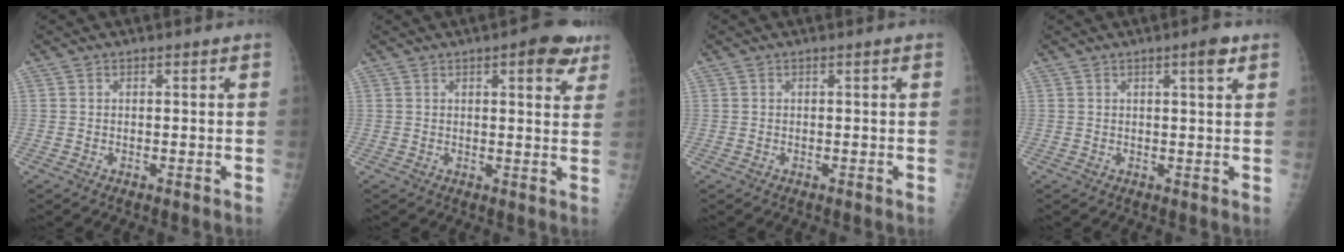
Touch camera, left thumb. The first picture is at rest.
{"total": 7.0, "force": [3.8, 2.6, 5.3], "torque": [-0.040, -0.012, 0.038]}
{"total": 0.0}
{"total": 2.8, "force": [1.5, 0.5, 2.3], "torque": [-0.032, -0.006, 0.020]}